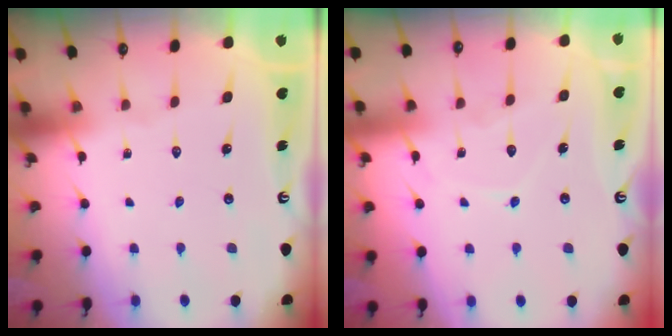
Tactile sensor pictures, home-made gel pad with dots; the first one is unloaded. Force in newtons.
{"total": 7.5, "press": 7.4, "slide": 0.7}